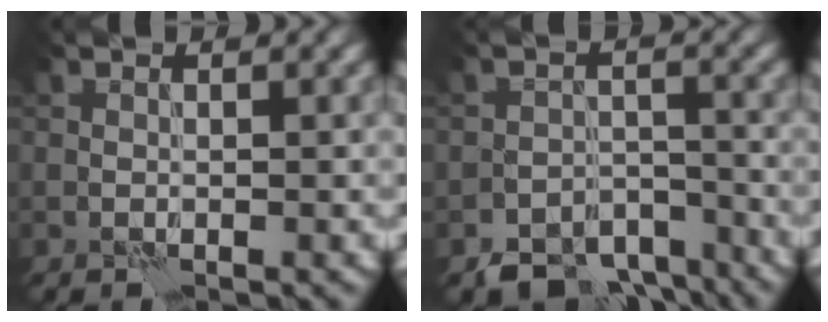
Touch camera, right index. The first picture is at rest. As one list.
[{"total": 6.7, "force": [-5.4, 3.5, 2.0], "torque": [-0.020, -0.012, -0.086]}]